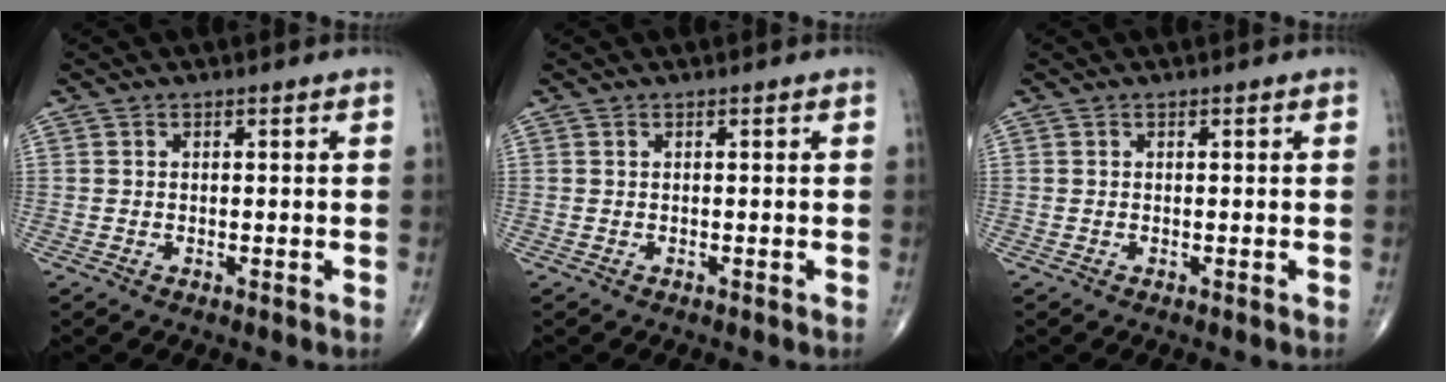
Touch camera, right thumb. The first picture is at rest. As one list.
[{"total": 0.0}, {"total": 0.0}]